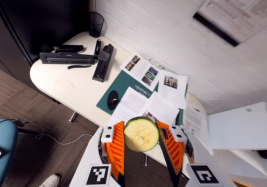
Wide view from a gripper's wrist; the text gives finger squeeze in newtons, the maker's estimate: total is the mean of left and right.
{"total": 9.1, "left": 9.6, "right": 8.6}